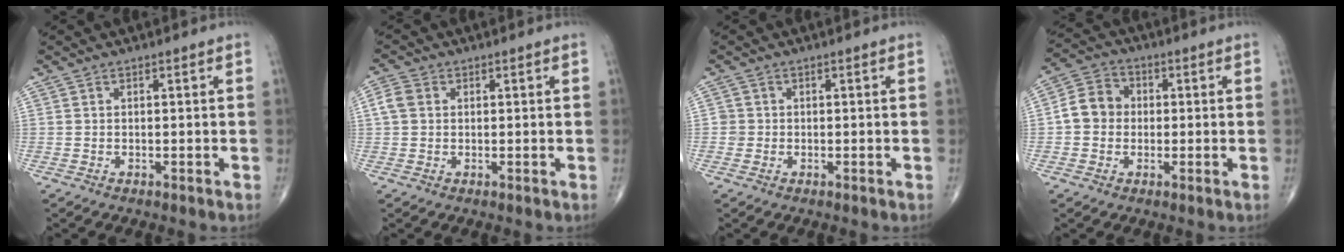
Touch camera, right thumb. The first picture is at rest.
{"total": 3.4, "force": [0.6, 2.8, 1.9], "torque": [-0.041, 0.010, 0.008]}
{"total": 1.5, "force": [-0.2, 1.5, 0.0], "torque": [0.011, 0.007, -0.006]}
{"total": 7.1, "force": [-0.2, 6.2, 3.4], "torque": [-0.047, 0.022, -0.017]}